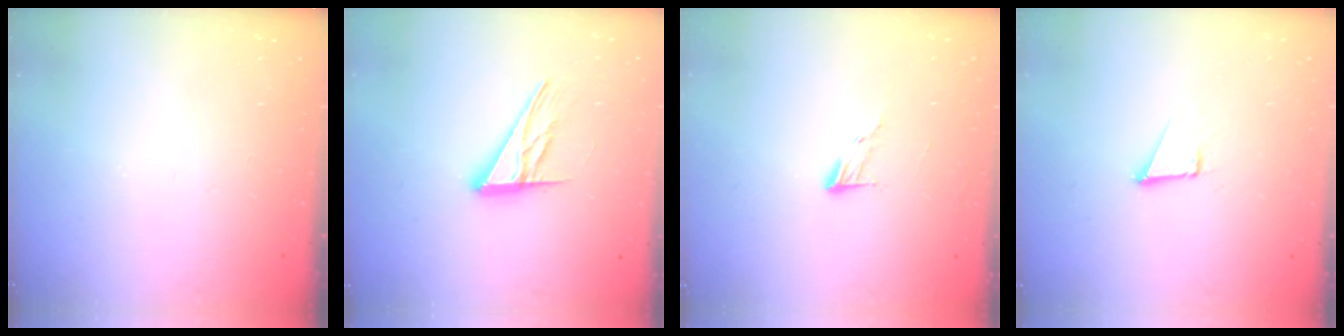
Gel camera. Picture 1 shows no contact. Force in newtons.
{"total": 12.6, "press": 12.5, "slide": 1.1}
{"total": 5.0, "press": 4.9, "slide": 0.5}
{"total": 1.7, "press": 1.7, "slide": 0.1}